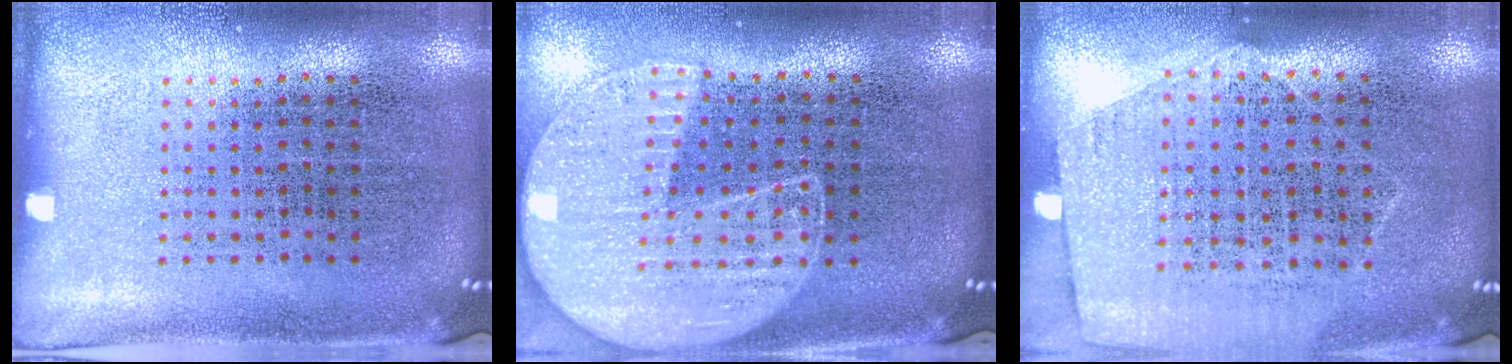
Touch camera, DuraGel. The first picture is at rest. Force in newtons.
{"total": 1.5, "press": 1.5, "slide": 0.3}
{"total": 1.3, "press": 1.1, "slide": 0.7}